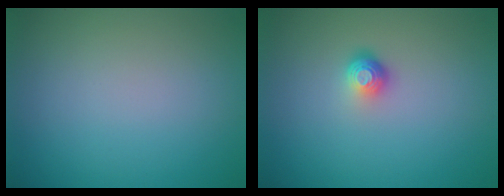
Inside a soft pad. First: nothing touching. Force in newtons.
{"total": 1.8, "press": 1.2, "slide": 1.3}